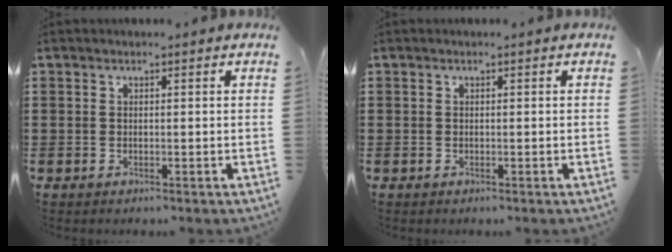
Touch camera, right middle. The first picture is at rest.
{"total": 0.0}